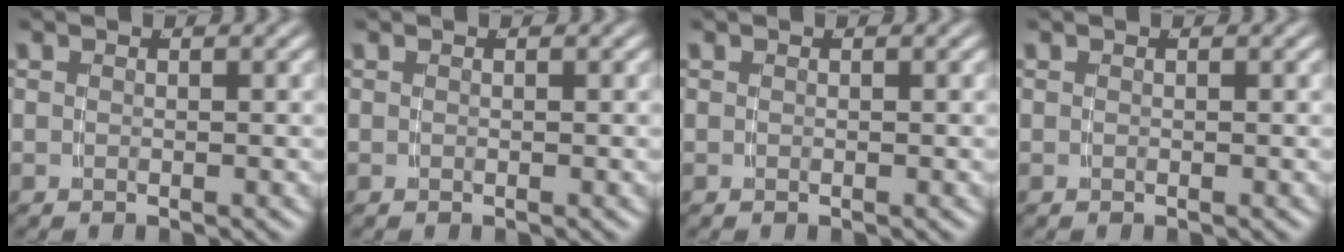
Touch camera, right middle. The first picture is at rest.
{"total": 0.0}
{"total": 0.0}
{"total": 0.0}